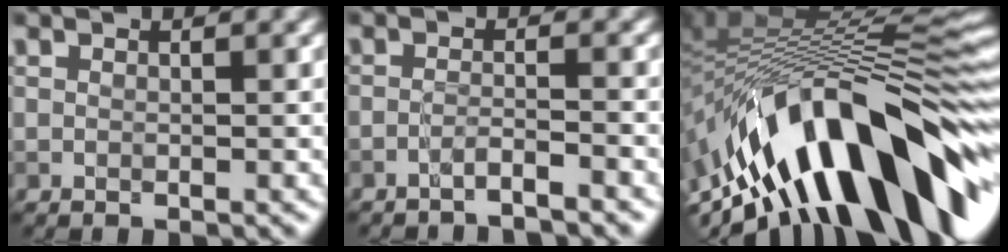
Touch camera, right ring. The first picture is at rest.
{"total": 2.0, "force": [-1.7, 0.1, 1.2], "torque": [-0.013, 0.001, -0.040]}
{"total": 15.1, "force": [-6.8, 6.0, 12.1], "torque": [-0.199, 0.029, -0.108]}